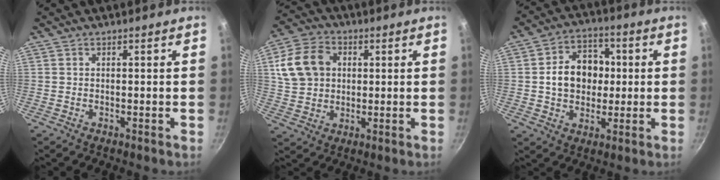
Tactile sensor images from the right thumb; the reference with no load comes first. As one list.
[{"total": 12.3, "force": [2.8, 9.6, 7.2], "torque": [-0.119, 0.012, 0.046]}, {"total": 11.9, "force": [0.7, 9.4, 7.3], "torque": [-0.082, 0.018, 0.004]}]